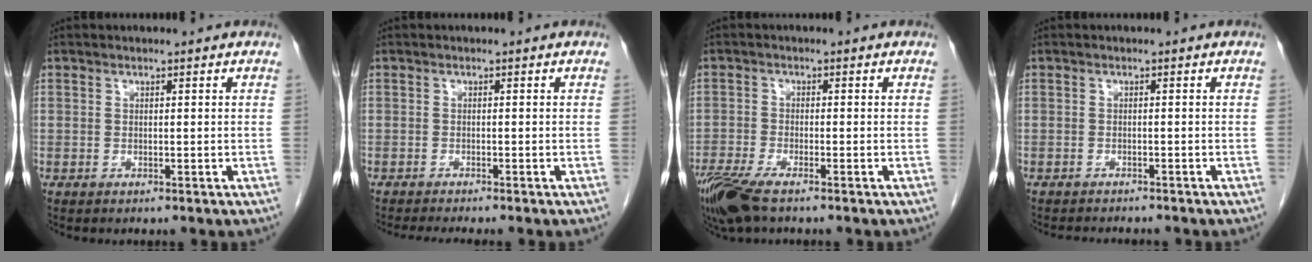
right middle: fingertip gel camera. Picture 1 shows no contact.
{"total": 3.9, "force": [-3.5, -0.2, 1.7], "torque": [-0.020, -0.009, -0.055]}
{"total": 7.3, "force": [-5.2, 1.6, 4.8], "torque": [-0.096, -0.018, -0.098]}
{"total": 4.2, "force": [-3.9, 0.9, 1.2], "torque": [-0.014, -0.006, -0.054]}